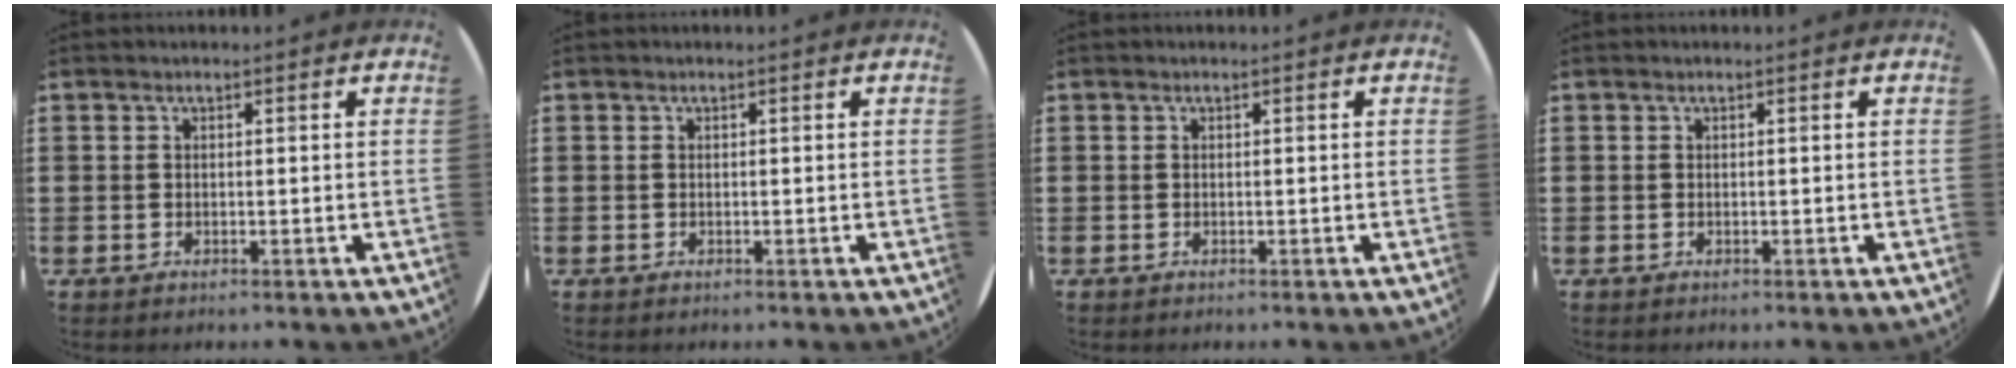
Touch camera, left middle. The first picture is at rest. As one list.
[{"total": 0.0}, {"total": 0.0}, {"total": 0.0}]